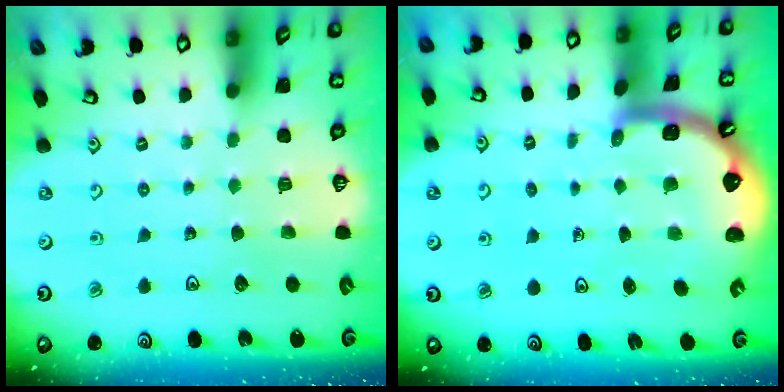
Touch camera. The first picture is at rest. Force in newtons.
{"total": 4.0, "press": 3.9, "slide": 0.4}